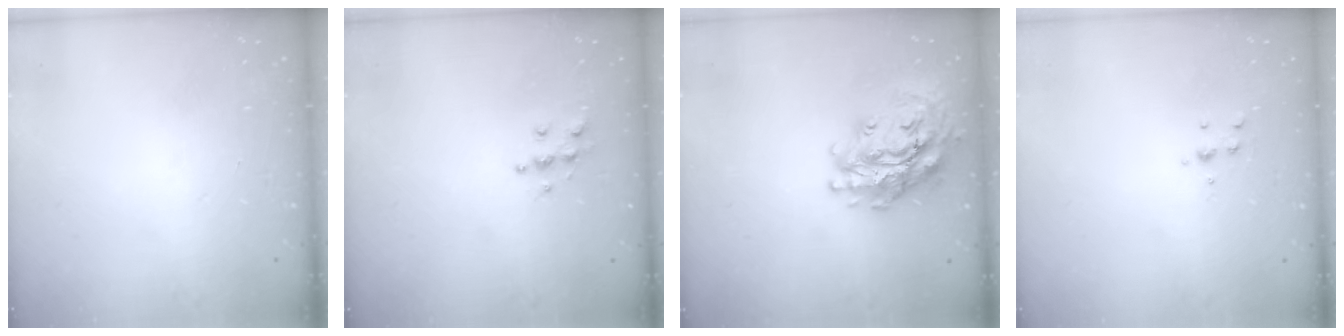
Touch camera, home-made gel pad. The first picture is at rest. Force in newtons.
{"total": 5.9, "press": 5.9, "slide": 0.6}
{"total": 21.0, "press": 20.9, "slide": 2.7}
{"total": 5.3, "press": 5.3, "slide": 0.5}